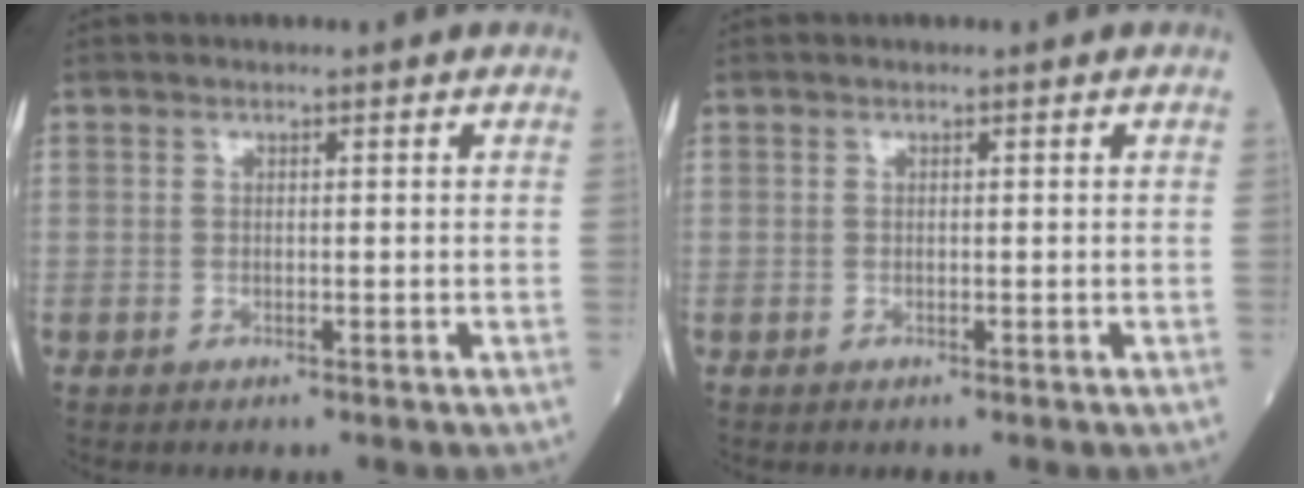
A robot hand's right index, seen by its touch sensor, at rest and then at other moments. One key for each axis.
{"total": 0.0}